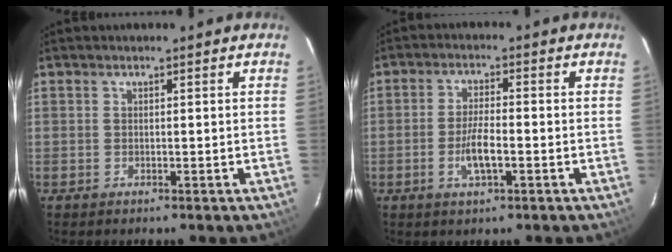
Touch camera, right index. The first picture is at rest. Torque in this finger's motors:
{"motor_torque": [0.35, -0.29, 0.24, 0.04]}